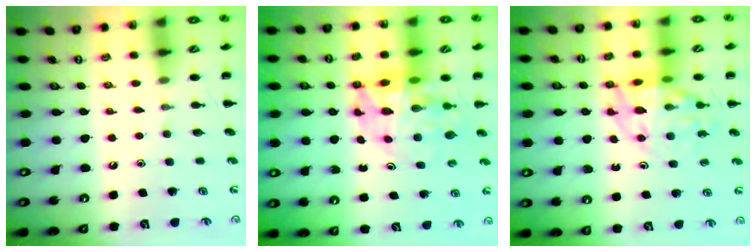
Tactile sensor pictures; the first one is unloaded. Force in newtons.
{"total": 12.4, "press": 11.8, "slide": 3.6}
{"total": 14.7, "press": 14.4, "slide": 3.1}